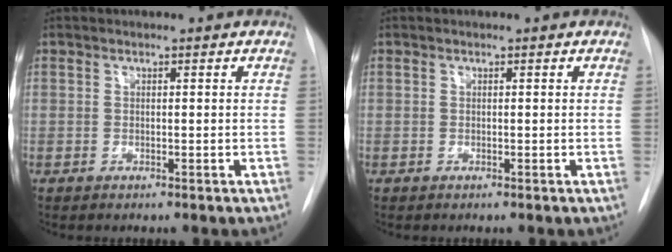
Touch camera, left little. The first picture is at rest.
{"total": 0.0}